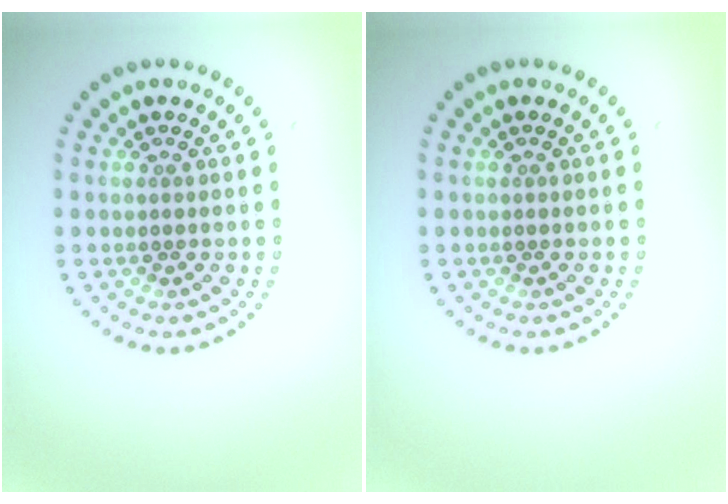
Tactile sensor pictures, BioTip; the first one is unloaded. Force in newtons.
{"total": 0.0}